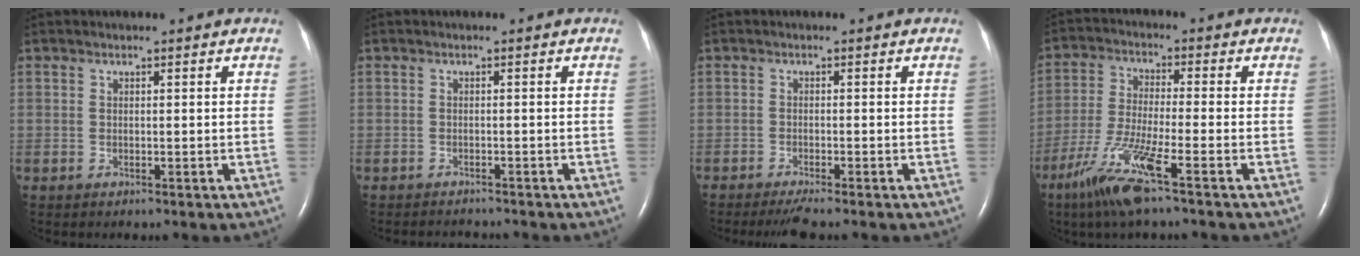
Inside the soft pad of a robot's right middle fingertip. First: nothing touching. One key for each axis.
{"total": 3.0, "fx": -2.9, "fy": 0.3, "fz": 0.5, "tx": -0.005, "ty": -0.010, "tz": -0.039}
{"total": 3.2, "fx": -2.6, "fy": -0.2, "fz": 1.8, "tx": -0.034, "ty": -0.008, "tz": -0.043}
{"total": 9.9, "fx": -5.8, "fy": -0.1, "fz": 8.0, "tx": -0.172, "ty": -0.028, "tz": -0.117}